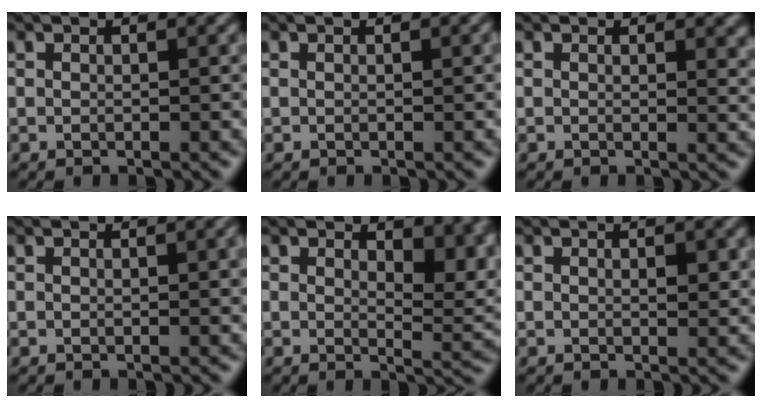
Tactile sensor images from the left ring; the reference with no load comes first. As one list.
[{"total": 0.6, "force": [0.1, 0.1, 0.5], "torque": [-0.006, 0.002, 0.002]}, {"total": 1.8, "force": [0.7, 0.8, 1.4], "torque": [-0.012, -0.003, 0.011]}, {"total": 1.4, "force": [0.4, 0.4, 1.3], "torque": [-0.015, 0.003, 0.004]}, {"total": 5.3, "force": [2.1, 2.6, 4.1], "torque": [-0.045, -0.010, 0.033]}, {"total": 1.2, "force": [0.3, 0.5, 1.1], "torque": [-0.013, -0.004, 0.005]}]